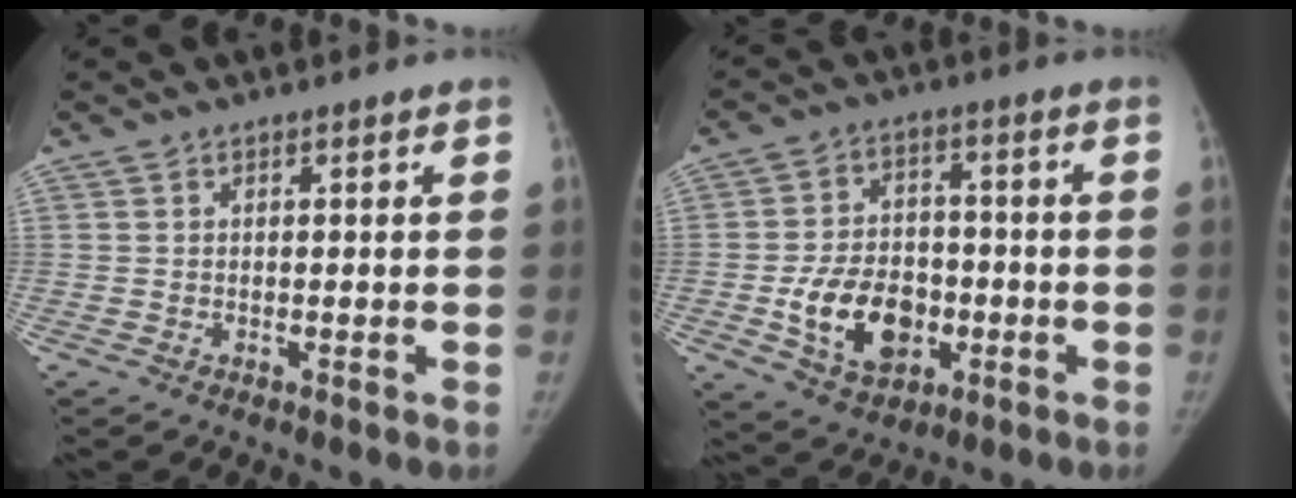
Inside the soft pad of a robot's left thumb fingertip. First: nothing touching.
{"total": 13.4, "force": [-3.5, 9.5, 8.9], "torque": [-0.121, 0.013, -0.052]}